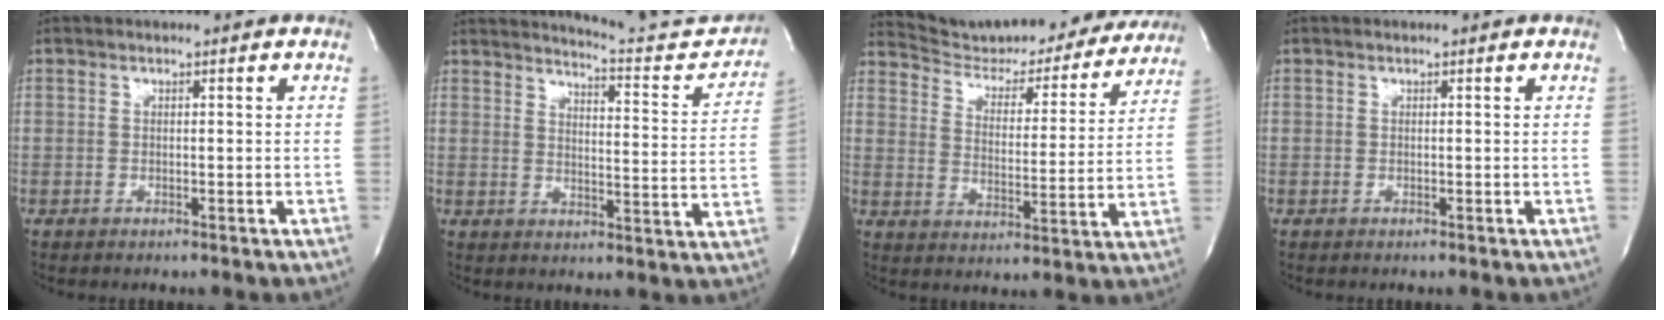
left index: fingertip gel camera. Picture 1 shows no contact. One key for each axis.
{"total": 13.0, "fx": 12.9, "fy": 0.1, "fz": 2.2, "tx": -0.028, "ty": -0.075, "tz": 0.147}
{"total": 22.1, "fx": 20.8, "fy": 5.0, "fz": 5.6, "tx": -0.076, "ty": -0.025, "tz": 0.275}
{"total": 0.0}